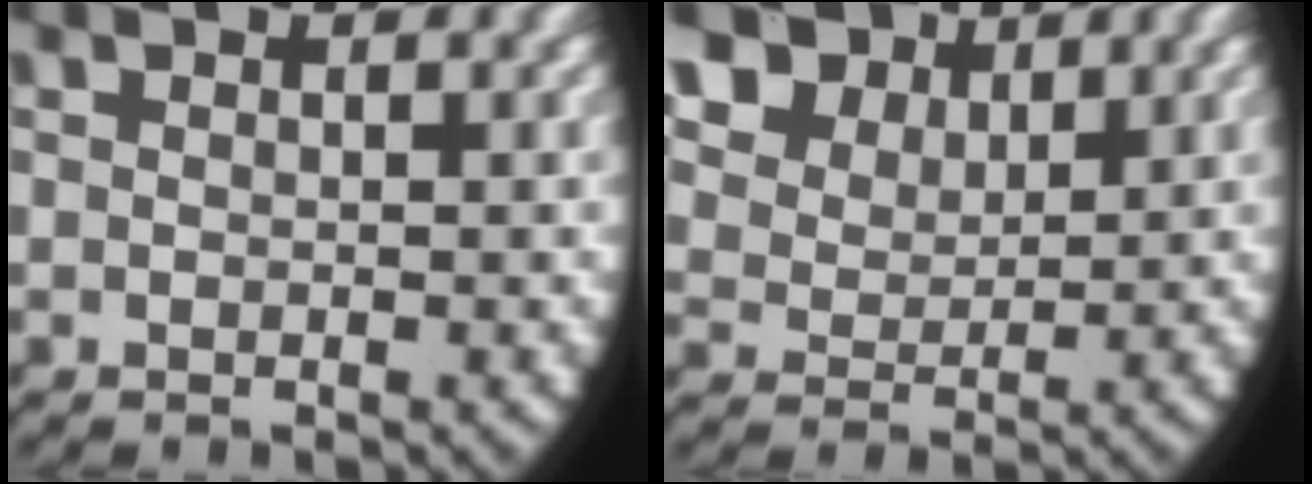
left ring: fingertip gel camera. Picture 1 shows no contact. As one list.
[{"total": 9.1, "force": [4.5, 6.6, 4.4], "torque": [-0.094, 0.008, 0.066]}]